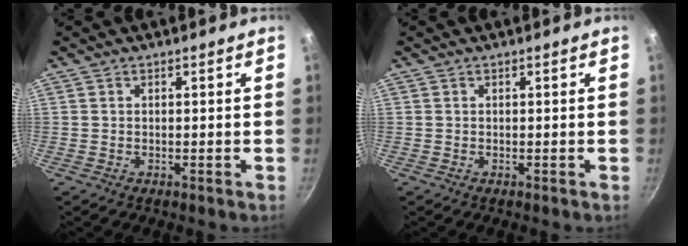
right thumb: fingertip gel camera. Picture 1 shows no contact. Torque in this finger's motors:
{"motor_torque": [0.00, 0.00, -0.01, -0.01, 0.00]}